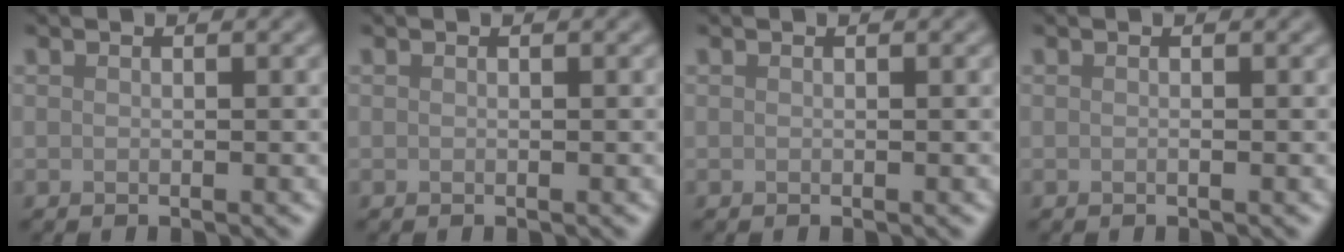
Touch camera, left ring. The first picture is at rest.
{"total": 0.0}
{"total": 0.0}
{"total": 0.0}